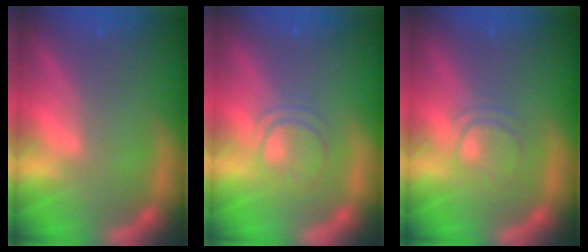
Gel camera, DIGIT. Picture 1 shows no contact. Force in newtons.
{"total": 3.0}
{"total": 2.4}